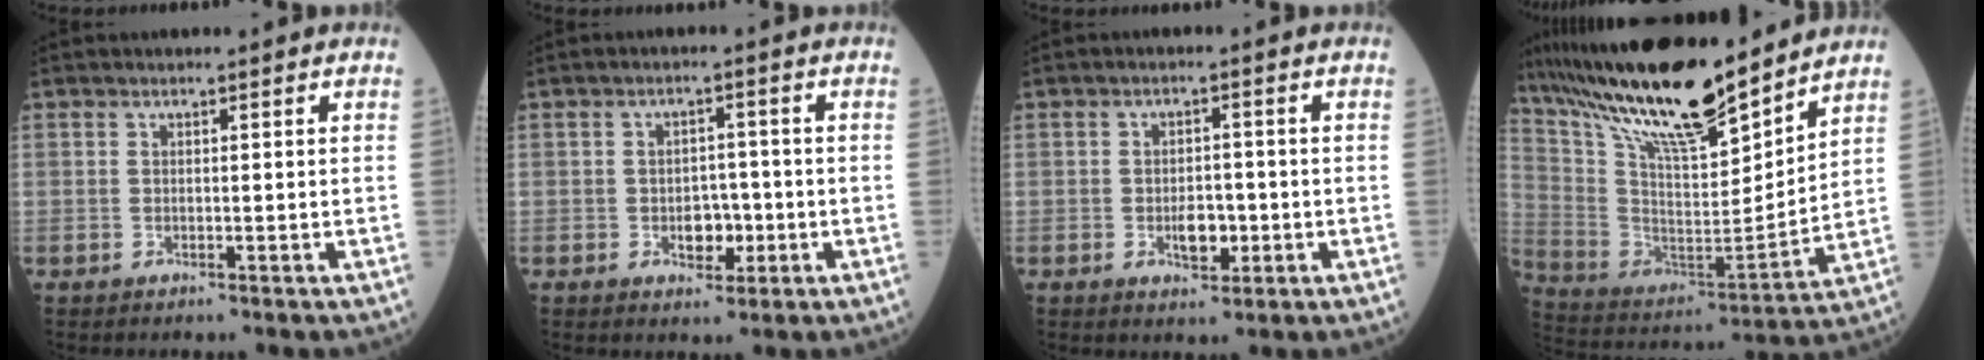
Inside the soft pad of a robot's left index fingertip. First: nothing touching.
{"total": 3.8, "force": [-1.1, 2.5, 2.7], "torque": [-0.036, 0.005, -0.012]}
{"total": 3.8, "force": [-1.1, 2.0, 3.0], "torque": [-0.050, 0.002, -0.013]}
{"total": 21.7, "force": [18.0, 3.1, 11.8], "torque": [-0.220, -0.004, 0.325]}